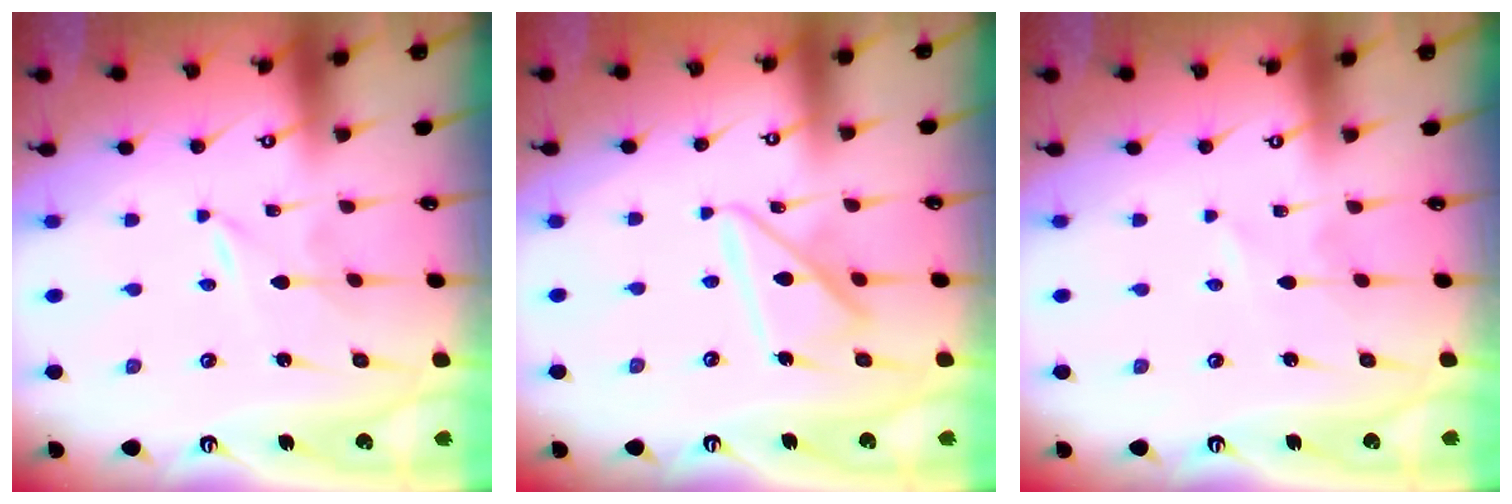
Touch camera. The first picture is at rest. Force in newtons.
{"total": 12.9, "press": 12.8, "slide": 1.3}
{"total": 1.4, "press": 1.4, "slide": 0.2}